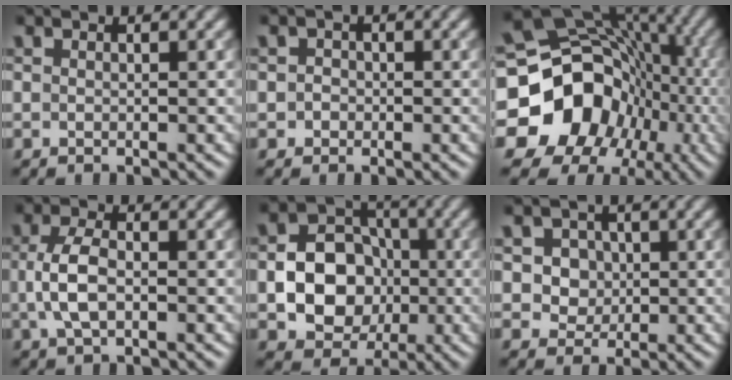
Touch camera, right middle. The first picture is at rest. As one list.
[{"total": 1.3, "force": [-0.1, 1.3, 0.3], "torque": [0.013, 0.003, -0.011]}, {"total": 19.1, "force": [-6.0, 16.1, 8.3], "torque": [-0.155, -0.013, -0.108]}, {"total": 3.5, "force": [-0.5, 1.7, 3.0], "torque": [-0.066, 0.000, -0.011]}, {"total": 8.0, "force": [-1.5, 6.6, 4.4], "torque": [-0.051, -0.005, -0.044]}, {"total": 4.0, "force": [1.1, 3.5, 1.8], "torque": [-0.019, 0.014, 0.012]}]